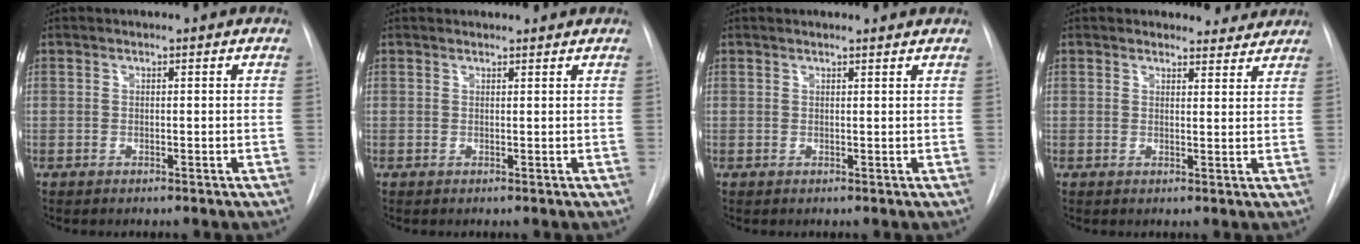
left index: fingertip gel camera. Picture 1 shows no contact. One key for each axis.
{"total": 3.6, "fx": 3.5, "fy": 0.6, "fz": 0.5, "tx": -0.009, "ty": 0.028, "tz": 0.044}
{"total": 2.9, "fx": 2.9, "fy": 0.1, "fz": 0.4, "tx": -0.011, "ty": 0.010, "tz": 0.030}
{"total": 3.9, "fx": 3.6, "fy": 1.3, "fz": -0.4, "tx": 0.010, "ty": -0.008, "tz": 0.033}